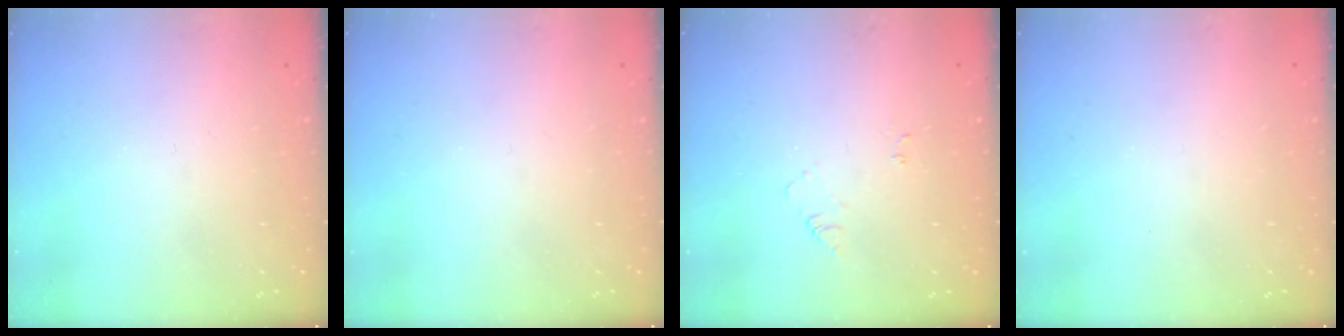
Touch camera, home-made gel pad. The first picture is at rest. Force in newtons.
{"total": 0.0}
{"total": 6.0, "press": 6.0, "slide": 0.7}
{"total": 0.0}